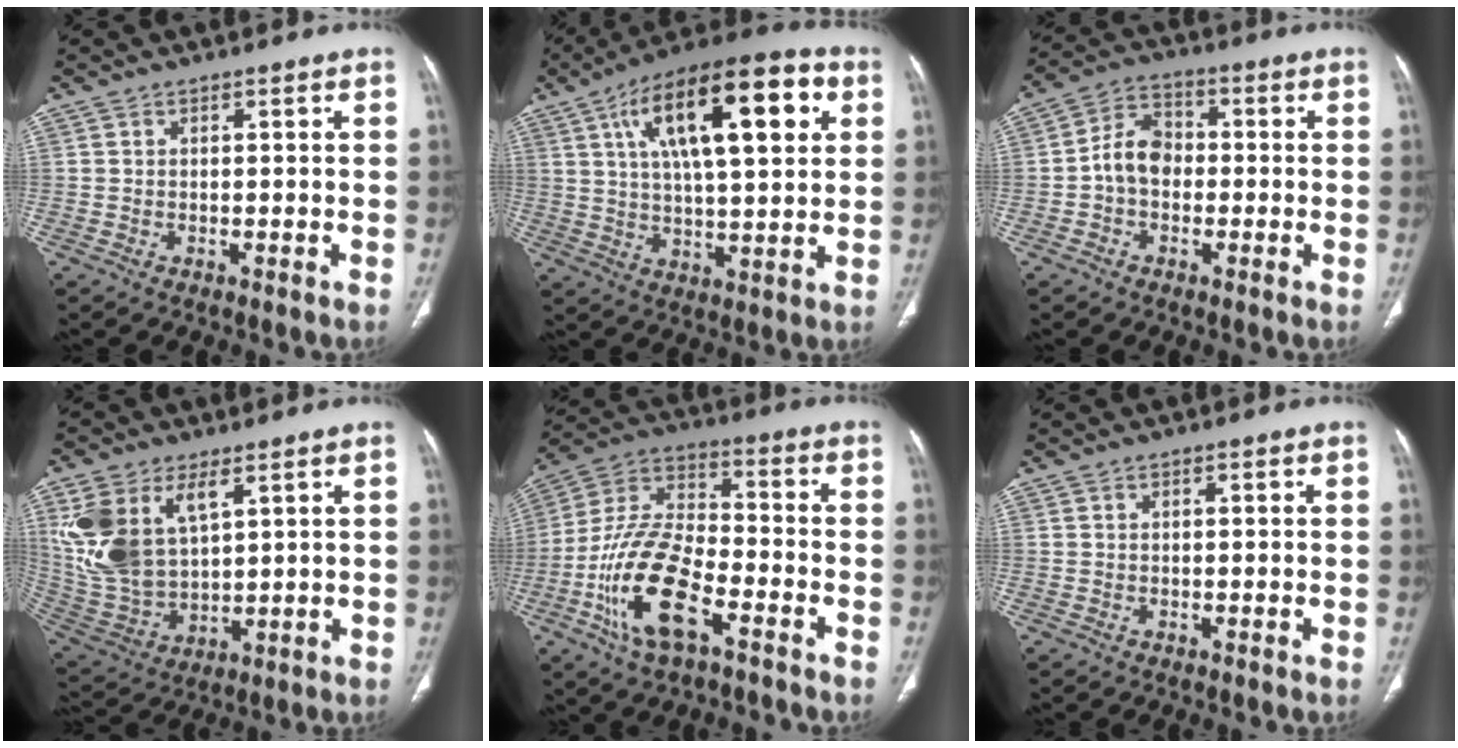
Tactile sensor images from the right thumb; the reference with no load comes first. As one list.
[{"total": 22.5, "force": [7.8, 8.4, 19.4], "torque": [-0.298, 0.007, 0.117]}, {"total": 7.3, "force": [-1.0, 5.4, 4.8], "torque": [-0.068, 0.026, -0.031]}, {"total": 16.5, "force": [6.5, 9.2, 12.1], "torque": [-0.246, -0.016, 0.146]}, {"total": 17.8, "force": [-7.5, 8.1, 13.9], "torque": [-0.274, 0.043, -0.140]}, {"total": 0.7, "force": [0.1, 0.2, 0.7], "torque": [-0.012, 0.006, 0.002]}]